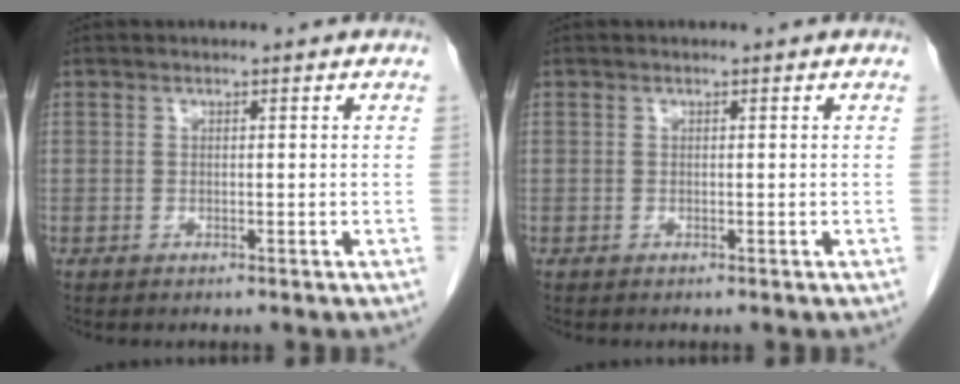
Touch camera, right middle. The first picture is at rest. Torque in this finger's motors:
{"motor_torque": [-0.09, 0.09, -0.03, -0.01]}